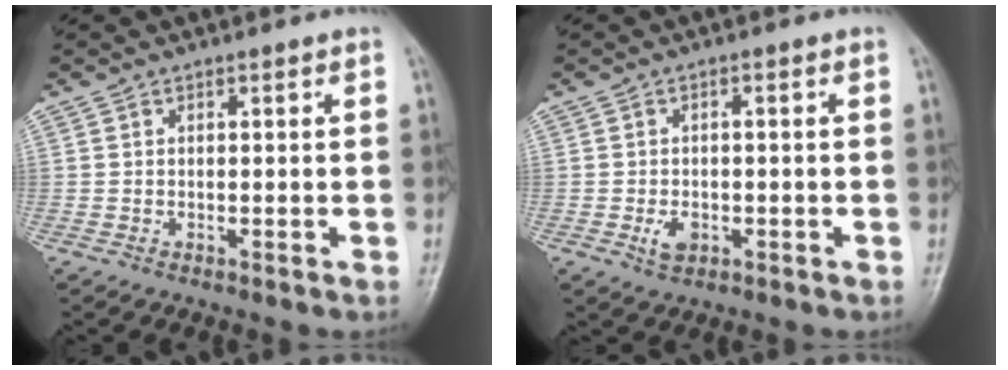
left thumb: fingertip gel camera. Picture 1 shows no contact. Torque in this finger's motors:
{"motor_torque": [0.39, 0.39, 0.42, -0.01, 0.00]}